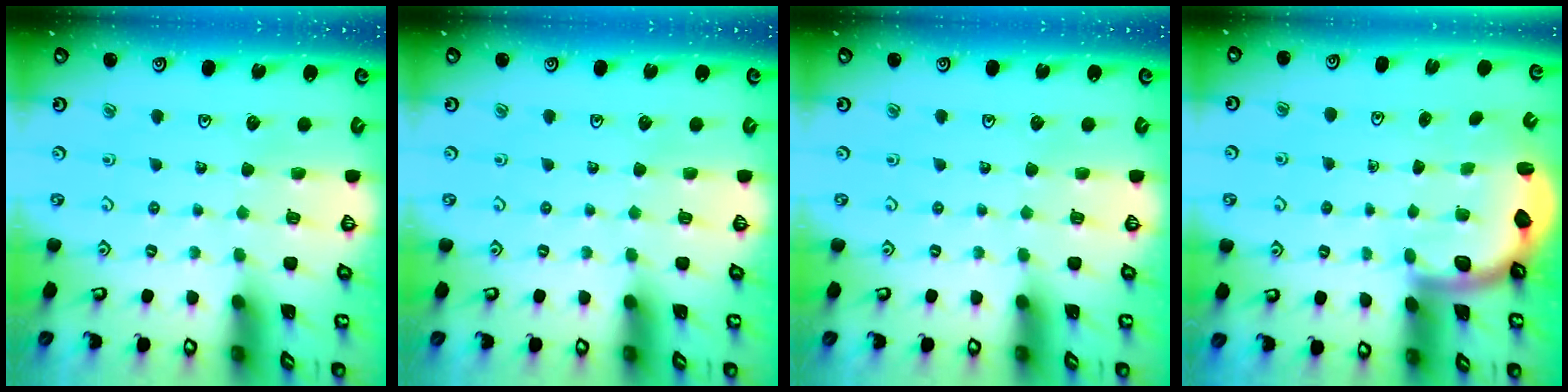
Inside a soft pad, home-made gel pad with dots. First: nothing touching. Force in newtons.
{"total": 0.0}
{"total": 0.0}
{"total": 2.6, "press": 2.5, "slide": 0.7}